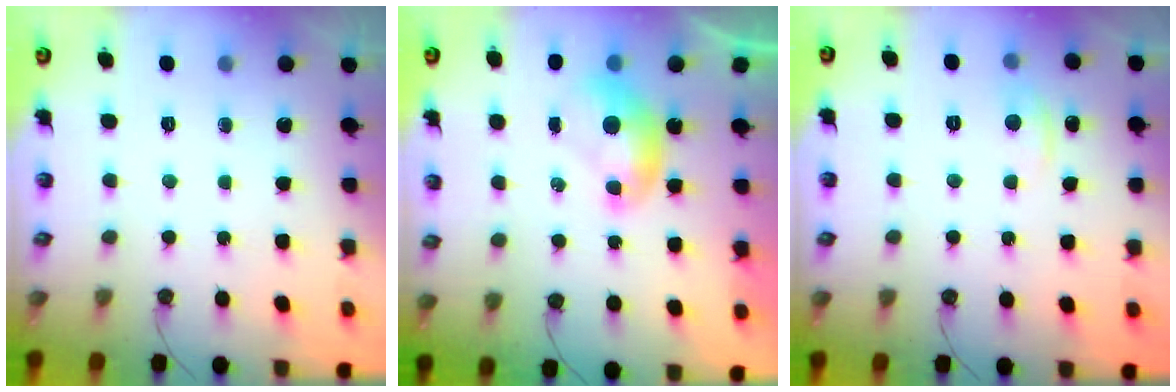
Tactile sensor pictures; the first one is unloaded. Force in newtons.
{"total": 0.0}
{"total": 0.7, "press": 0.3, "slide": 0.6}